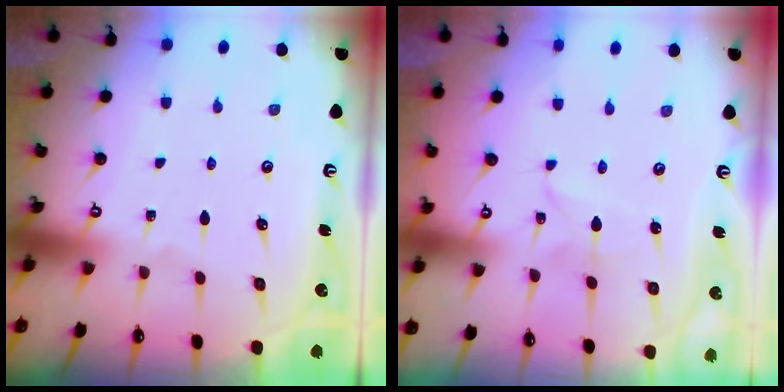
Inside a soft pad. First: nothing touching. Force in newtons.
{"total": 2.5, "press": 2.5, "slide": 0.2}